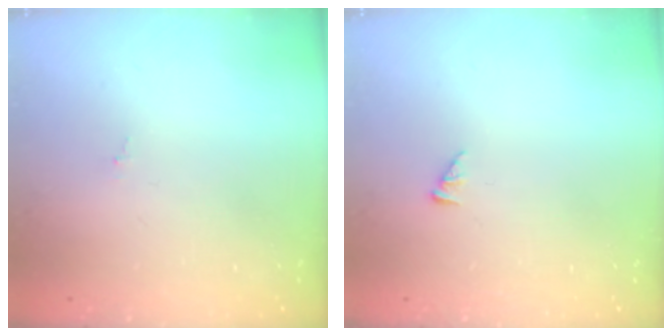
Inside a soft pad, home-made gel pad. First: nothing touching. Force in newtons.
{"total": 0.7, "press": 0.7, "slide": 0.1}